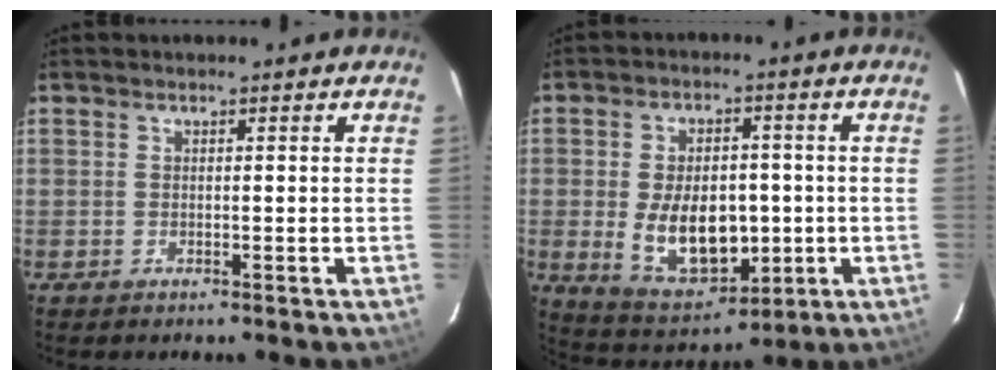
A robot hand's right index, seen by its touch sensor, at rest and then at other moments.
{"total": 13.3, "force": [-1.7, 8.2, 10.4], "torque": [-0.203, -0.010, -0.006]}